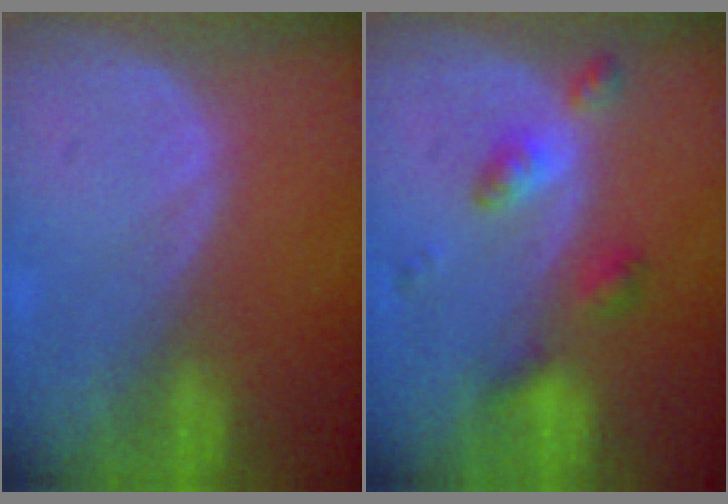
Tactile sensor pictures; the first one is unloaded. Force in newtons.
{"total": 4.5, "press": 4.5, "slide": 0.0}